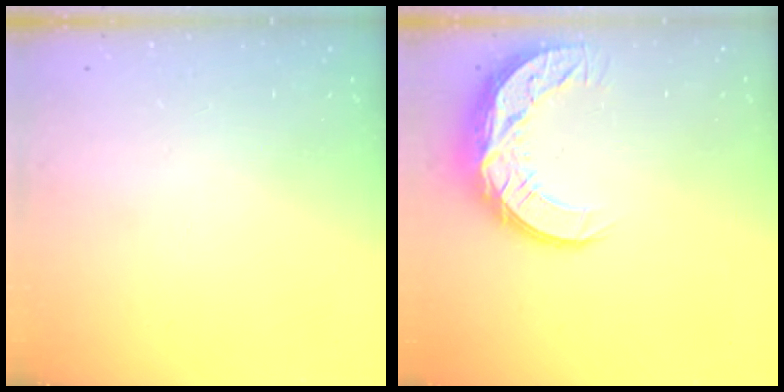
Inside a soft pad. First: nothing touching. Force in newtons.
{"total": 12.6, "press": 12.6, "slide": 0.7}